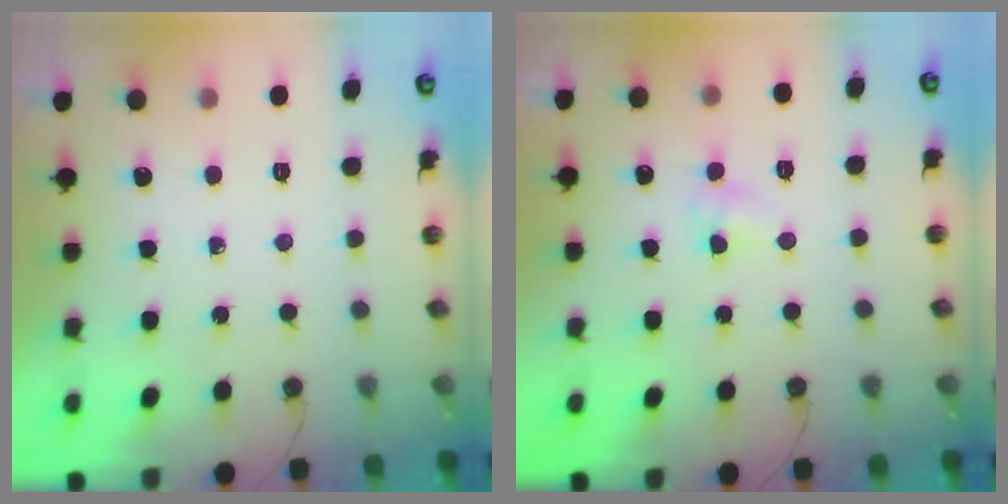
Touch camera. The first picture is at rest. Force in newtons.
{"total": 3.0, "press": 3.0, "slide": 0.4}